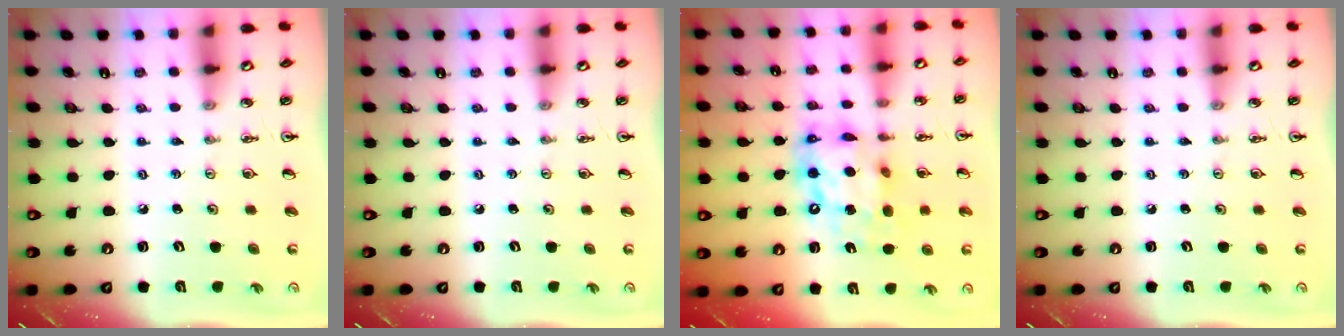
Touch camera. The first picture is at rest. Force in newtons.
{"total": 0.0}
{"total": 14.1, "press": 14.0, "slide": 1.7}
{"total": 0.0}